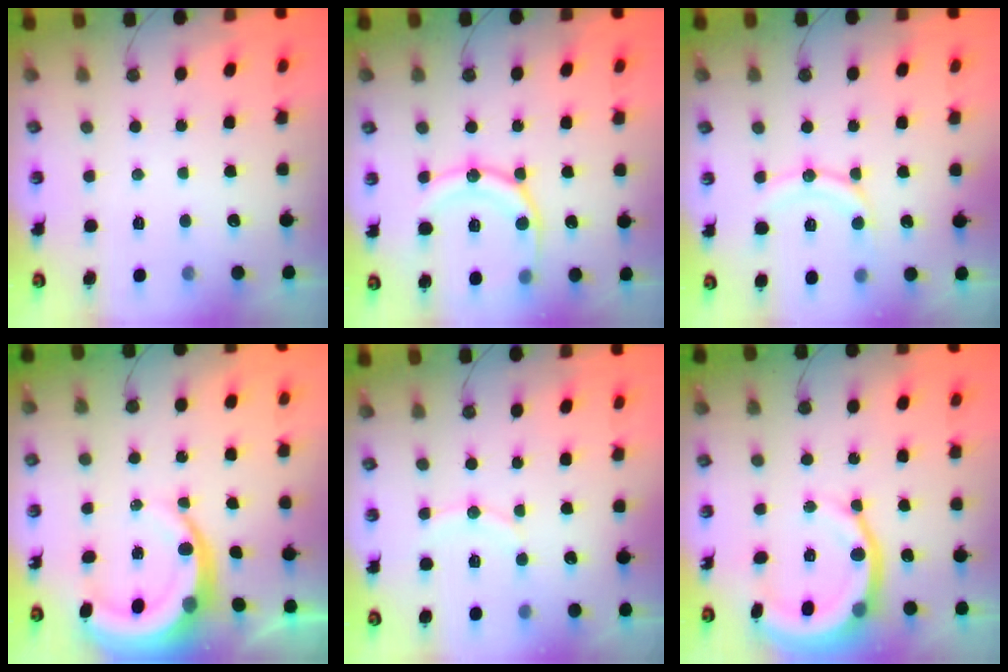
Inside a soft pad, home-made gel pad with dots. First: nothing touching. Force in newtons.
{"total": 16.9, "press": 16.8, "slide": 1.7}
{"total": 12.2, "press": 12.2, "slide": 1.2}
{"total": 9.6, "press": 9.5, "slide": 1.2}
{"total": 8.4, "press": 7.9, "slide": 2.7}
{"total": 11.7, "press": 11.5, "slide": 2.1}